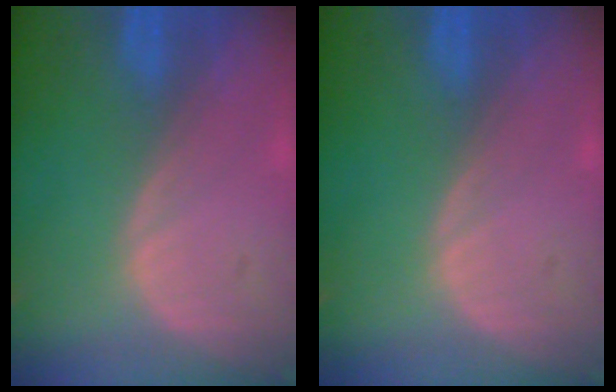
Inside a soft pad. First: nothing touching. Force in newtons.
{"total": 0.0}